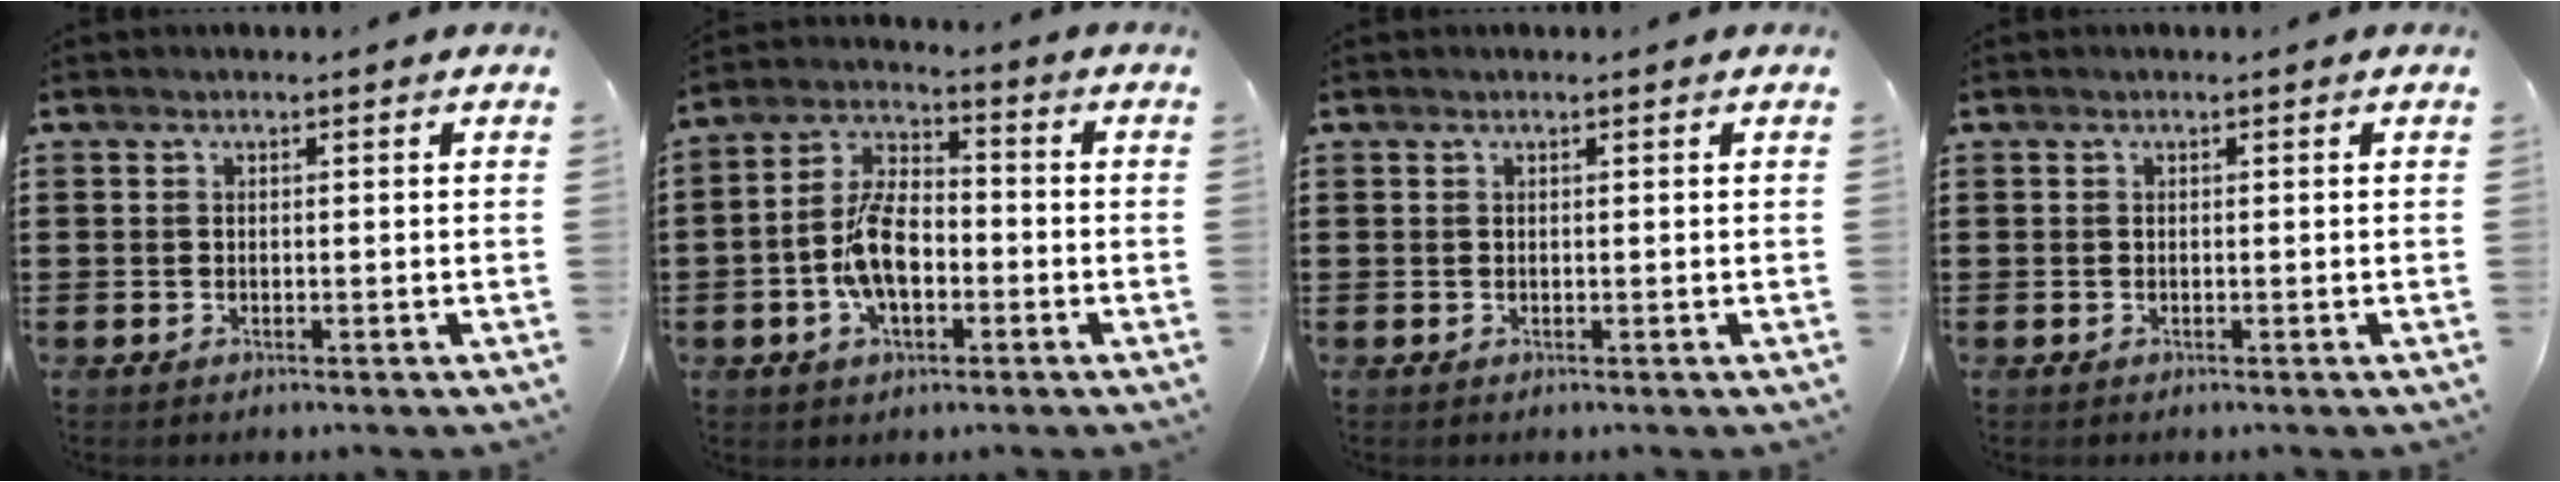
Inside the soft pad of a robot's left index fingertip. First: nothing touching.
{"total": 8.7, "force": [-2.5, 4.8, 6.9], "torque": [-0.159, 0.007, -0.054]}
{"total": 0.0}
{"total": 0.0}